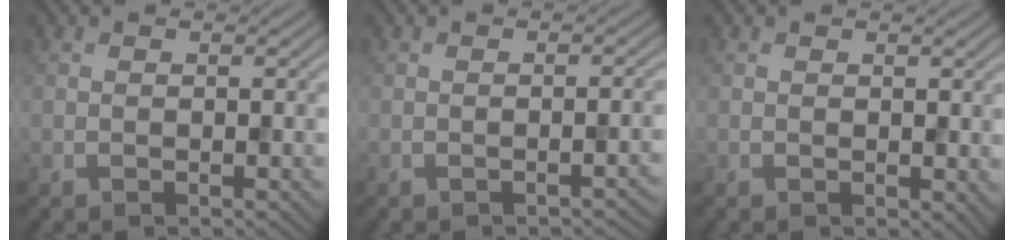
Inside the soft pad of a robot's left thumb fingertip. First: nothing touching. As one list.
[{"total": 1.5, "force": [-0.8, 0.3, 1.2], "torque": [-0.013, 0.004, -0.013]}, {"total": 1.1, "force": [0.2, 0.8, 0.8], "torque": [-0.009, -0.005, 0.006]}]